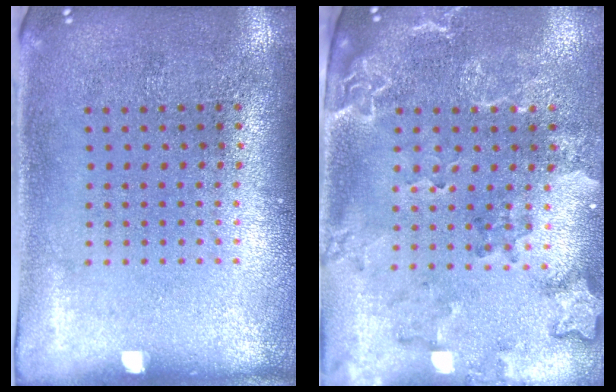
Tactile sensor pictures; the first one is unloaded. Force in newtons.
{"total": 2.1, "press": 2.0, "slide": 0.7}